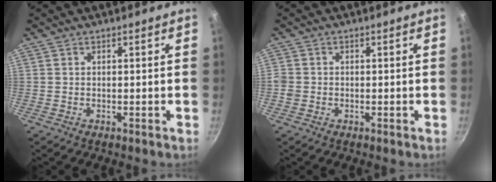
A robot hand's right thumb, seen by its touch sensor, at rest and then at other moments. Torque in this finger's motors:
{"motor_torque": [0.47, 0.42, 0.34, 0.15, -0.06]}